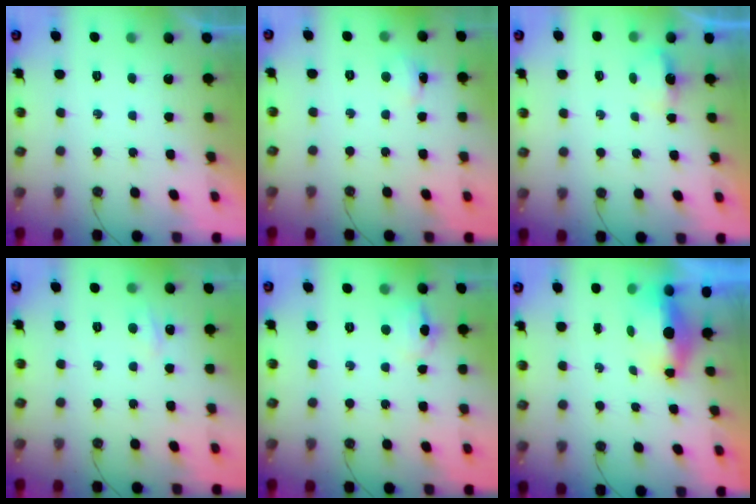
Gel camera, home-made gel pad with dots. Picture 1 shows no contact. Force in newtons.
{"total": 1.7, "press": 1.6, "slide": 0.4}
{"total": 3.1, "press": 3.0, "slide": 0.5}
{"total": 4.0, "press": 4.0, "slide": 0.6}
{"total": 6.7, "press": 6.6, "slide": 1.2}
{"total": 8.8, "press": 6.1, "slide": 6.3}